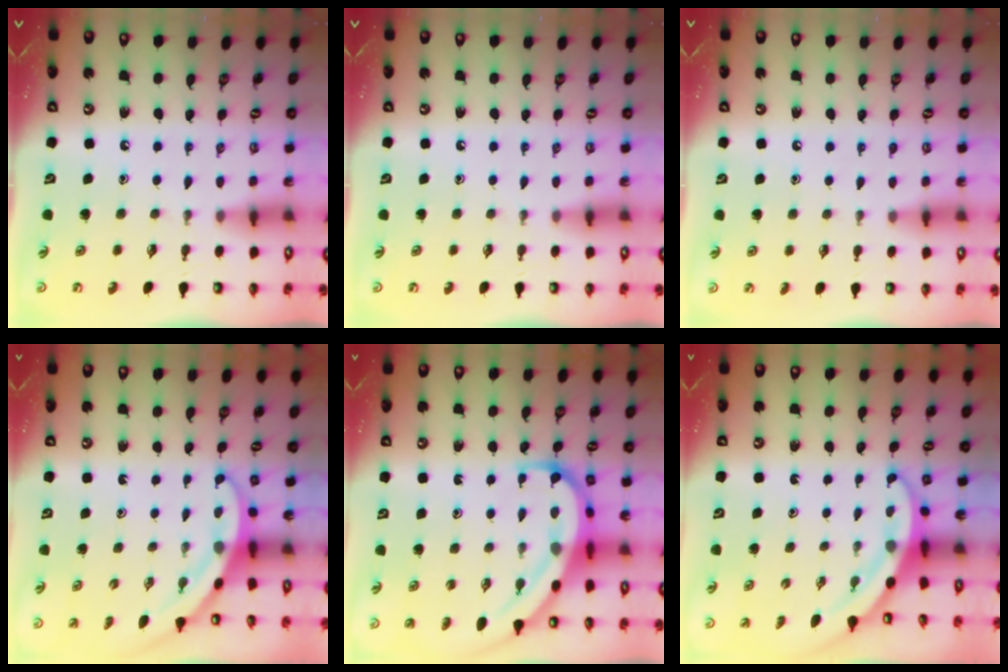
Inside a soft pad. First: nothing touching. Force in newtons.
{"total": 0.0}
{"total": 2.7, "press": 2.7, "slide": 0.2}
{"total": 3.4, "press": 3.4, "slide": 0.1}
{"total": 9.4, "press": 9.3, "slide": 1.0}
{"total": 3.4, "press": 3.4, "slide": 0.1}